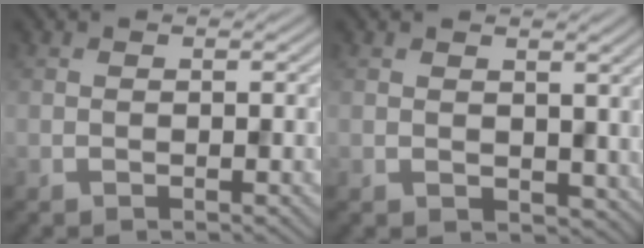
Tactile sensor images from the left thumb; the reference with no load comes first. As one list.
[{"total": 3.2, "force": [0.9, 2.4, 1.9], "torque": [-0.043, -0.010, 0.021]}]